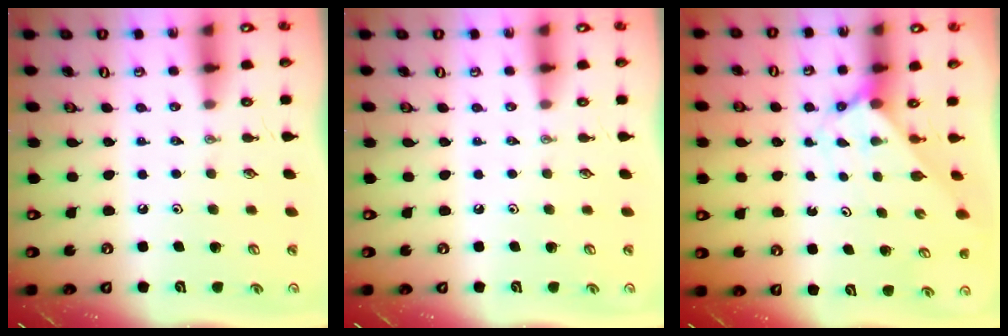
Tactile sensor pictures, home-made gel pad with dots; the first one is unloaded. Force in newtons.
{"total": 0.0}
{"total": 2.6, "press": 2.6, "slide": 0.3}